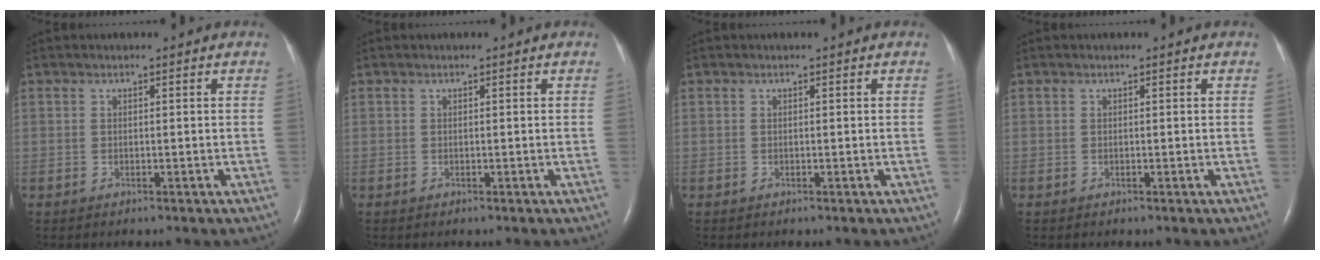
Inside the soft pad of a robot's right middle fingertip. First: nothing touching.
{"total": 0.0}
{"total": 0.0}
{"total": 0.0}